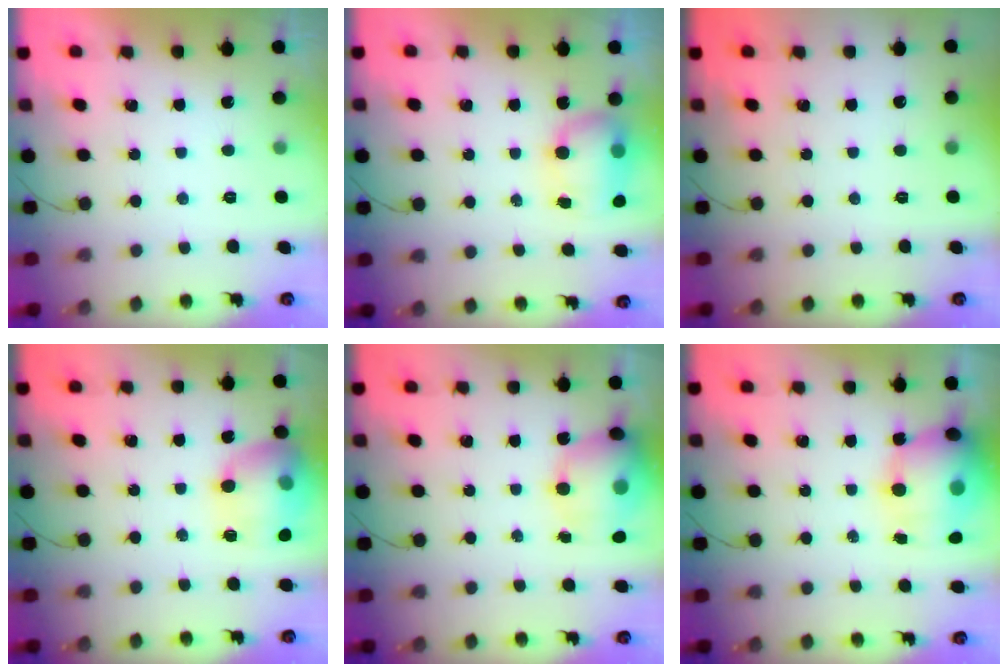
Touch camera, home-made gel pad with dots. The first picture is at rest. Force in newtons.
{"total": 8.5, "press": 8.1, "slide": 2.7}
{"total": 0.0}
{"total": 16.8, "press": 16.7, "slide": 1.6}
{"total": 15.9, "press": 15.5, "slide": 3.7}
{"total": 16.9, "press": 16.4, "slide": 3.9}